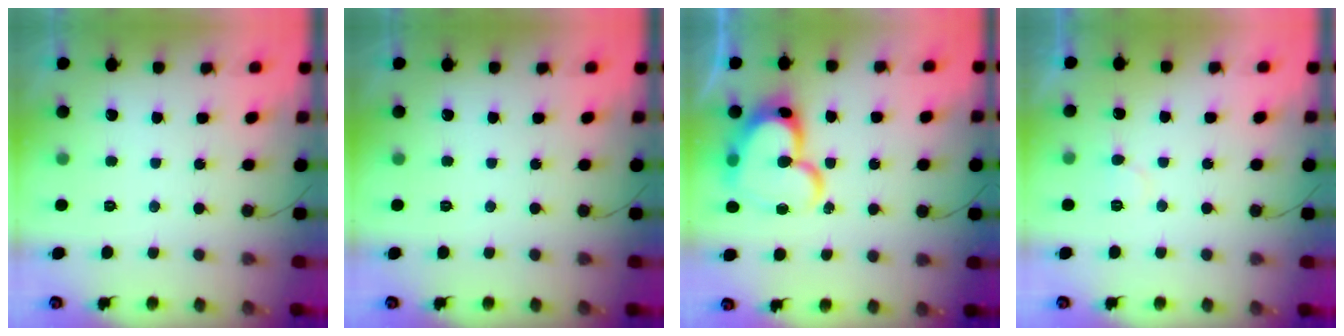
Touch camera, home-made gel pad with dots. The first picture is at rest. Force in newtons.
{"total": 0.0}
{"total": 19.9, "press": 19.8, "slide": 2.3}
{"total": 4.9, "press": 4.9, "slide": 0.5}